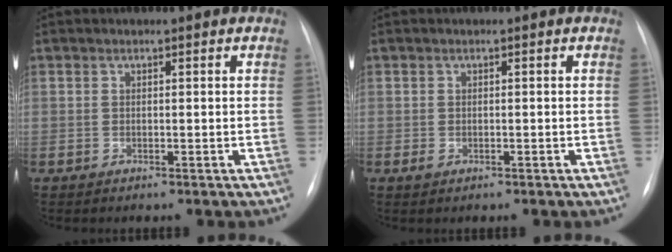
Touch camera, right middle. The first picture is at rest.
{"total": 0.9, "force": [-0.3, 0.6, 0.6], "torque": [-0.012, 0.000, -0.003]}